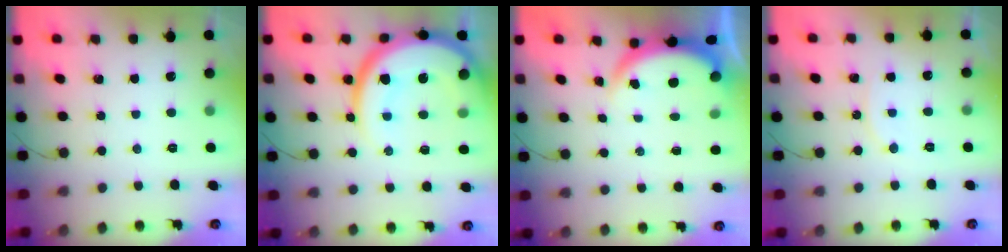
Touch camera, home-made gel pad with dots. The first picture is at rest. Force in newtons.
{"total": 20.2, "press": 20.1, "slide": 1.8}
{"total": 3.7, "press": 3.7, "slide": 0.1}
{"total": 6.5, "press": 6.5, "slide": 0.7}